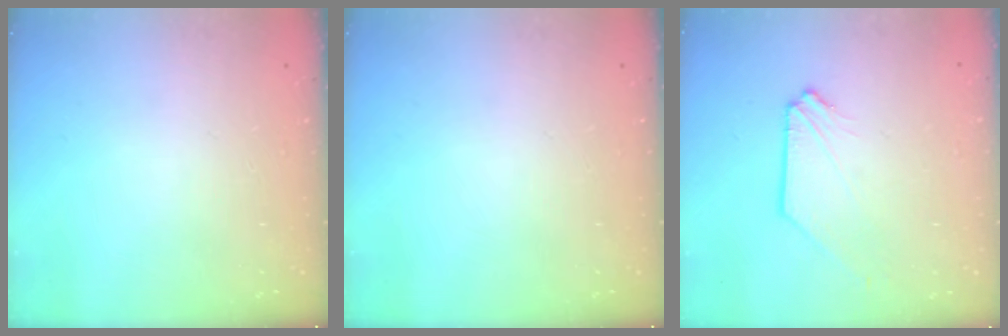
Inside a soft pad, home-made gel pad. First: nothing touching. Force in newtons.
{"total": 0.0}
{"total": 1.4, "press": 1.4, "slide": 0.2}